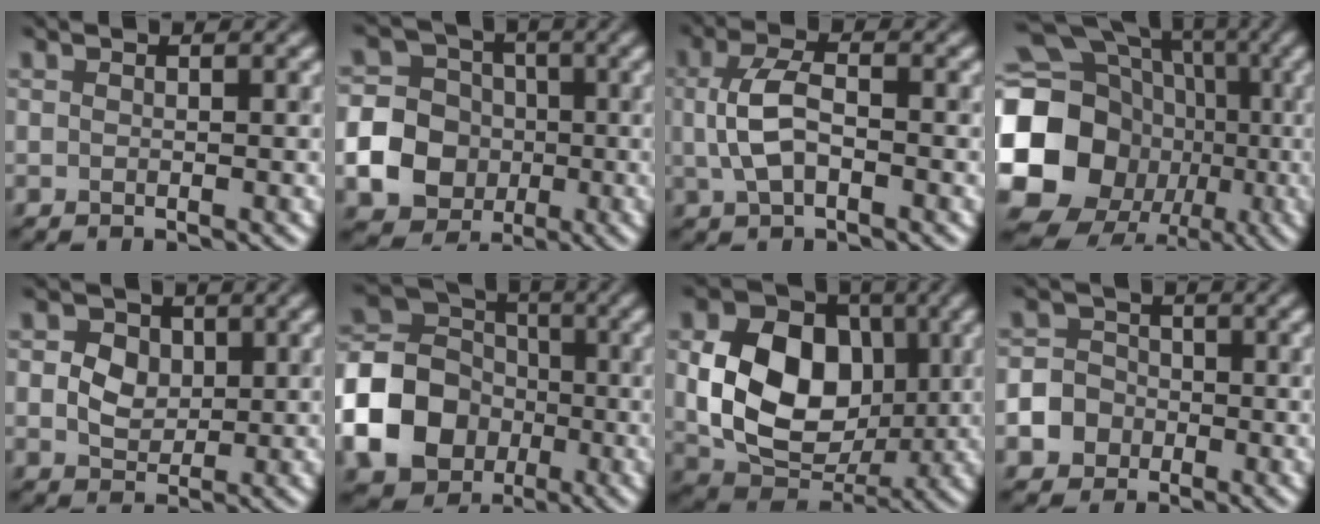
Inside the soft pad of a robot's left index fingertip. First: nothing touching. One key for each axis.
{"total": 10.3, "fx": -2.8, "fy": 9.5, "fz": 2.8, "tx": -0.066, "ty": -0.019, "tz": -0.063}
{"total": 3.6, "fx": -0.2, "fy": 2.0, "fz": 3.0, "tx": -0.070, "ty": 0.003, "tz": -0.004}
{"total": 22.5, "fx": -3.1, "fy": 20.5, "fz": 8.7, "tx": -0.196, "ty": -0.011, "tz": -0.101}
{"total": 2.5, "fx": 0.2, "fy": 2.2, "fz": 1.1, "tx": -0.022, "ty": -0.001, "tz": 0.004}
{"total": 9.3, "fx": -3.0, "fy": 7.9, "fz": 4.0, "tx": -0.081, "ty": 0.005, "tz": -0.069}
{"total": 9.8, "fx": 0.5, "fy": 7.5, "fz": 6.3, "tx": -0.122, "ty": -0.006, "tz": 0.015}
{"total": 4.5, "fx": -2.4, "fy": 3.8, "fz": 0.6, "tx": 0.009, "ty": -0.008, "tz": -0.052}